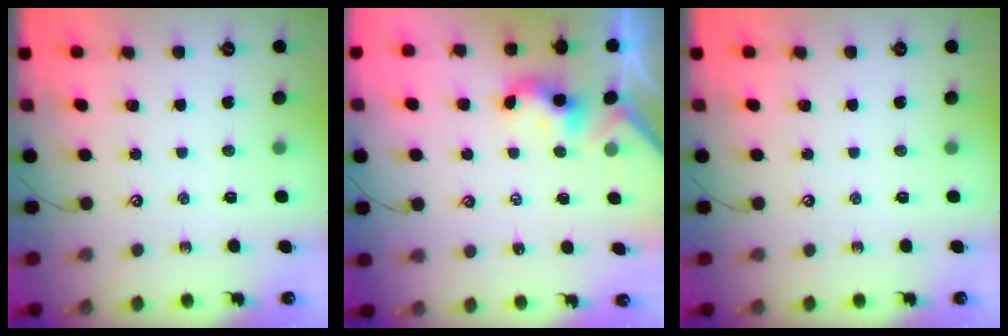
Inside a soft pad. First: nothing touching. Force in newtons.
{"total": 2.4, "press": 2.4, "slide": 0.2}
{"total": 0.0}